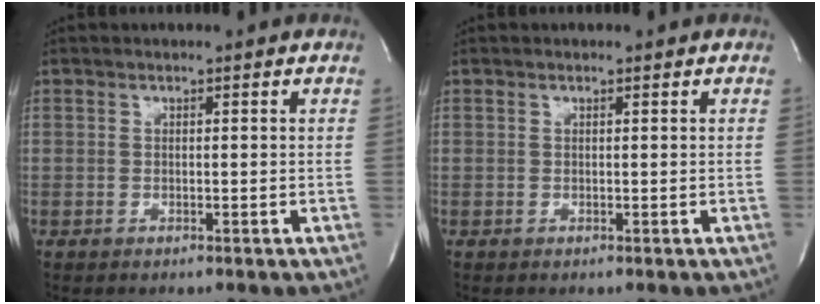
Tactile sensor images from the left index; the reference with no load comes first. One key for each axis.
{"total": 0.0}